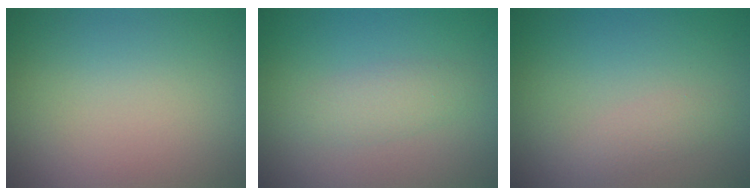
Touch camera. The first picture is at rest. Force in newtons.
{"total": 1.8, "press": 1.8, "slide": 0.1}
{"total": 1.2, "press": 1.2, "slide": 0.0}